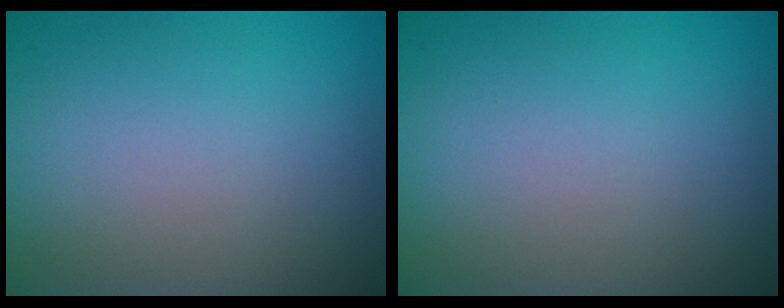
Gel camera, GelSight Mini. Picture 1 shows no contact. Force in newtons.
{"total": 0.0}